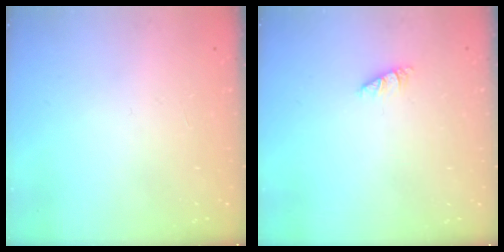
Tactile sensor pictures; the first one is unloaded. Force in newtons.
{"total": 0.7, "press": 0.7, "slide": 0.1}